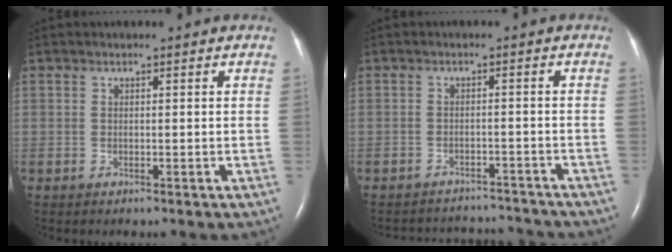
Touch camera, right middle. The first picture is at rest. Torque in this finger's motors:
{"motor_torque": [0.04, -0.18, -0.06, 0.00]}